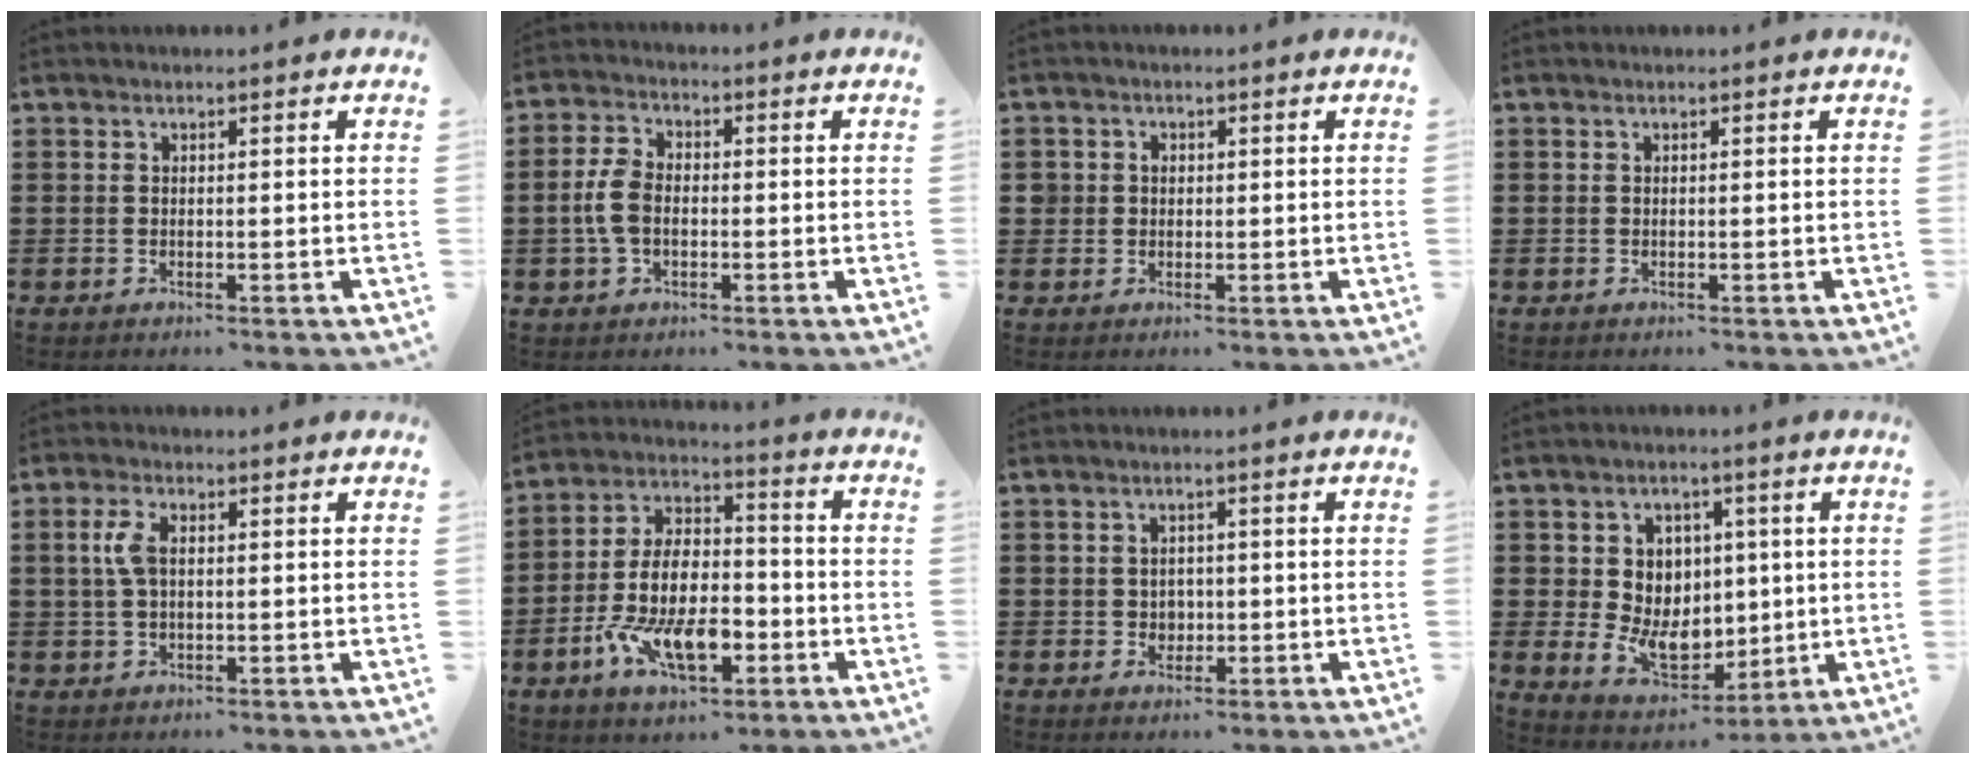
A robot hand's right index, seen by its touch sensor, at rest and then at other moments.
{"total": 4.7, "force": [-0.7, 2.5, 3.9], "torque": [-0.102, -0.007, -0.019]}
{"total": 1.9, "force": [0.2, 1.8, 0.3], "torque": [-0.015, 0.011, 0.002]}
{"total": 0.0}
{"total": 3.8, "force": [0.7, 1.4, 3.4], "torque": [-0.082, 0.004, 0.006]}
{"total": 12.3, "force": [-4.7, 6.1, 9.6], "torque": [-0.216, 0.002, -0.089]}
{"total": 1.8, "force": [-0.1, 1.7, 0.6], "torque": [-0.010, 0.003, -0.007]}
{"total": 8.1, "force": [0.1, 6.8, 4.3], "torque": [-0.099, 0.006, 0.005]}